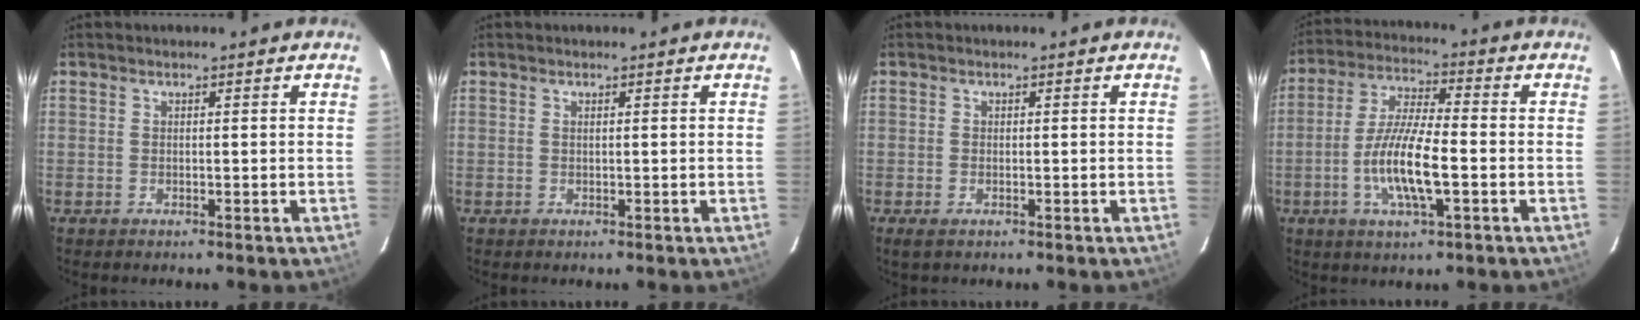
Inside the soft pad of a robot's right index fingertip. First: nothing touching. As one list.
[{"total": 0.0}, {"total": 1.4, "force": [-0.7, 0.7, 0.9], "torque": [-0.020, -0.005, -0.013]}, {"total": 11.3, "force": [-3.2, 2.5, 10.6], "torque": [-0.212, -0.001, -0.062]}]